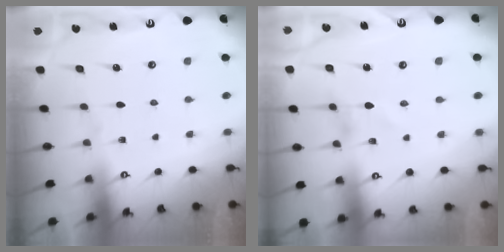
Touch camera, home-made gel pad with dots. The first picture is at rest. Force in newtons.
{"total": 0.8, "press": 0.7, "slide": 0.3}